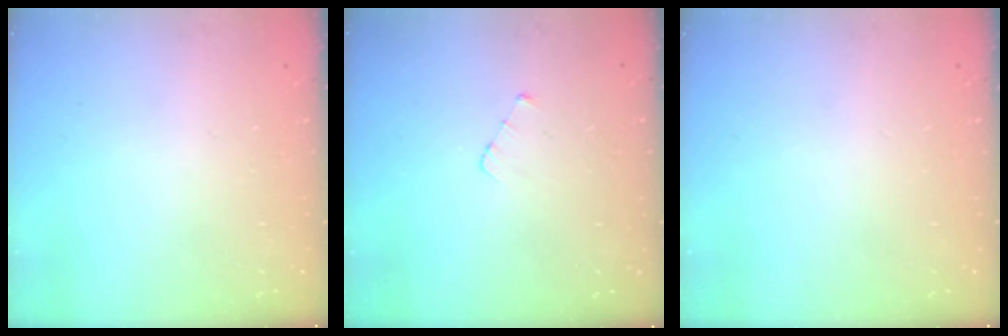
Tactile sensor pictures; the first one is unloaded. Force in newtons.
{"total": 2.7, "press": 2.7, "slide": 0.3}
{"total": 0.0}